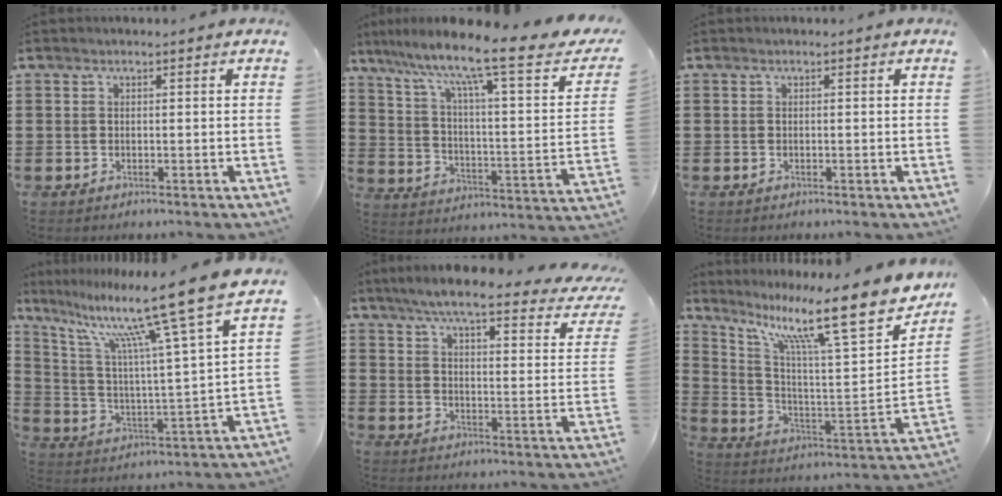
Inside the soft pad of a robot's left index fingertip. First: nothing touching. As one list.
[{"total": 10.3, "force": [7.5, 0.8, 7.0], "torque": [-0.140, -0.061, 0.109]}, {"total": 0.0}, {"total": 13.7, "force": [10.4, 0.1, 8.8], "torque": [-0.184, -0.075, 0.160]}, {"total": 6.7, "force": [5.4, 0.1, 3.9], "torque": [-0.091, -0.038, 0.086]}, {"total": 15.6, "force": [11.2, 1.7, 10.7], "torque": [-0.193, -0.093, 0.169]}]